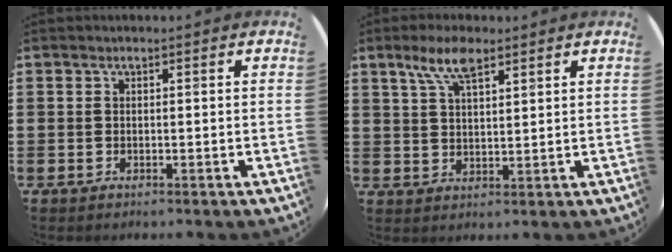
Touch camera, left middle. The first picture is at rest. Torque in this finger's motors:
{"motor_torque": [1.35, -0.79, 0.09, 0.13]}